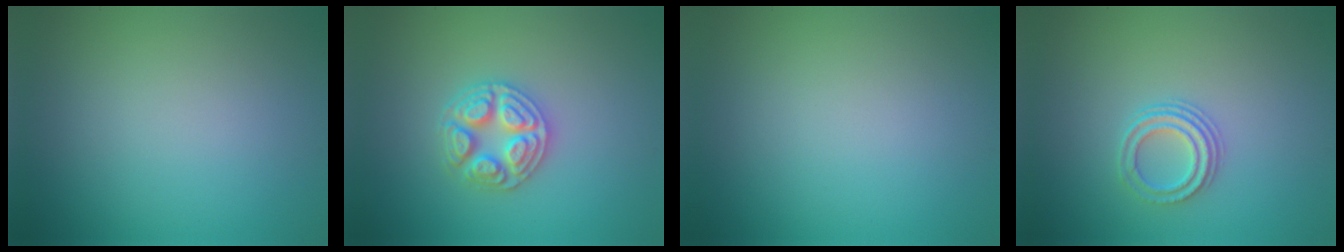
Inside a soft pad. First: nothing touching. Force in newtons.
{"total": 4.4, "press": 4.4, "slide": 0.5}
{"total": 0.0}
{"total": 2.5, "press": 2.1, "slide": 1.4}